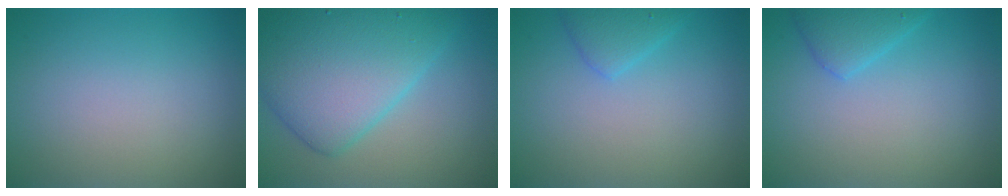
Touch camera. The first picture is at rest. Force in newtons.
{"total": 8.7, "press": 8.7, "slide": 0.1}
{"total": 2.0, "press": 2.0, "slide": 0.1}
{"total": 2.4, "press": 2.4, "slide": 0.2}